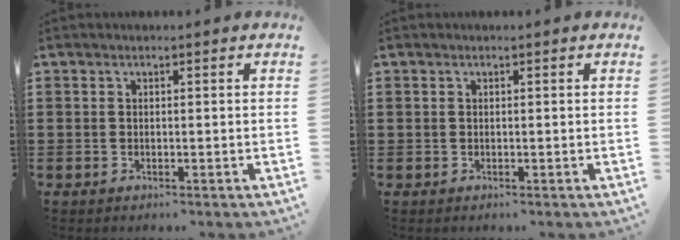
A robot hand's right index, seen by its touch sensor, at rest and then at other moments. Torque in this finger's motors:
{"motor_torque": [1.16, 0.97, 0.12, 0.01]}